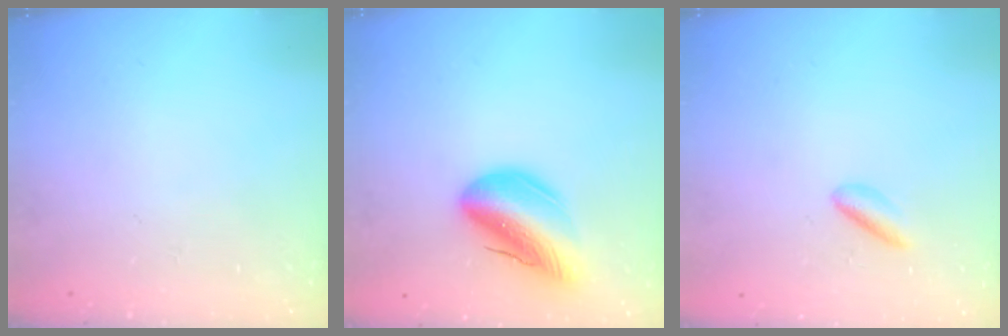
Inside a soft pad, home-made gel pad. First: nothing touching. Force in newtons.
{"total": 14.7, "press": 14.2, "slide": 3.9}
{"total": 2.8, "press": 2.7, "slide": 0.8}